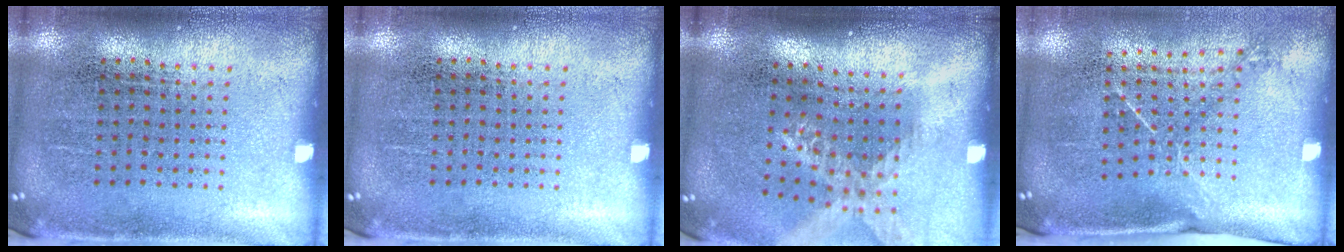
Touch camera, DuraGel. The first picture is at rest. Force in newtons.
{"total": 0.0}
{"total": 1.6, "press": 1.4, "slide": 0.9}
{"total": 1.5, "press": 1.0, "slide": 1.0}